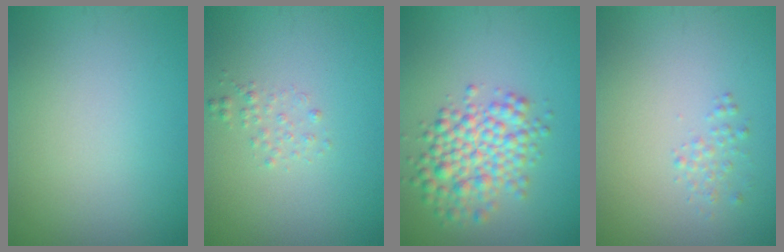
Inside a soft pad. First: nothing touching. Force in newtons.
{"total": 1.0, "press": 1.0, "slide": 0.0}
{"total": 4.9, "press": 4.9, "slide": 0.1}
{"total": 0.9, "press": 0.9, "slide": 0.0}